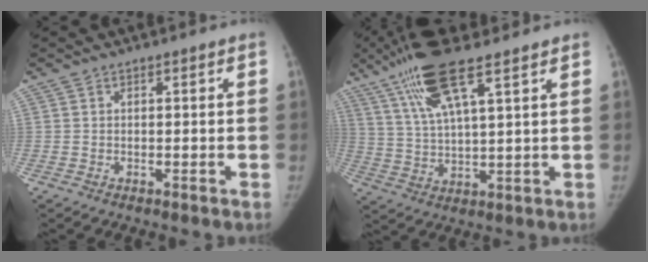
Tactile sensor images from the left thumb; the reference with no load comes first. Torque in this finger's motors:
{"motor_torque": [1.14, -0.27, 1.61, -1.15, 0.54]}